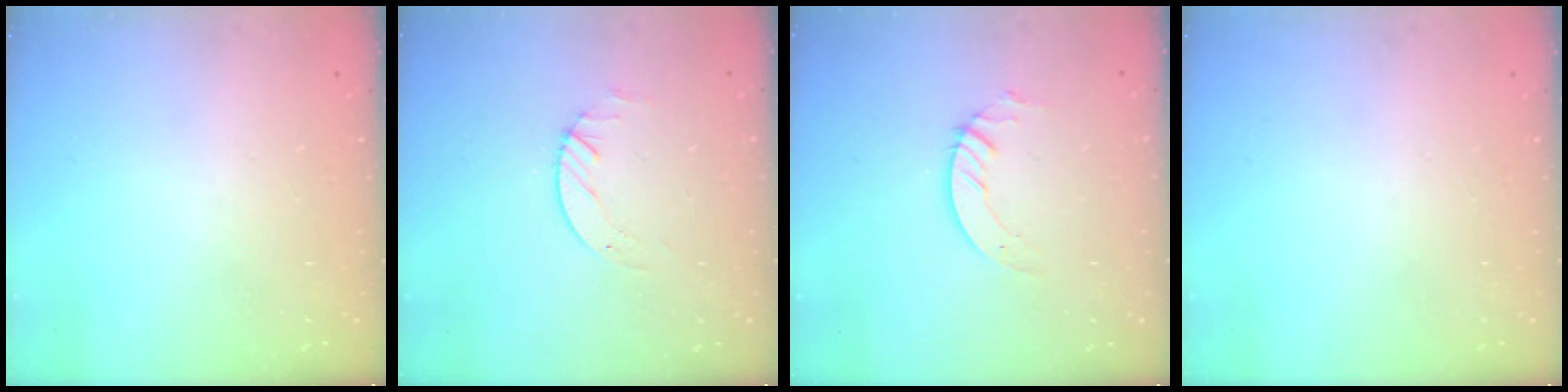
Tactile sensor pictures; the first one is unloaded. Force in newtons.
{"total": 2.3, "press": 2.3, "slide": 0.3}
{"total": 2.7, "press": 2.7, "slide": 0.2}
{"total": 0.0}